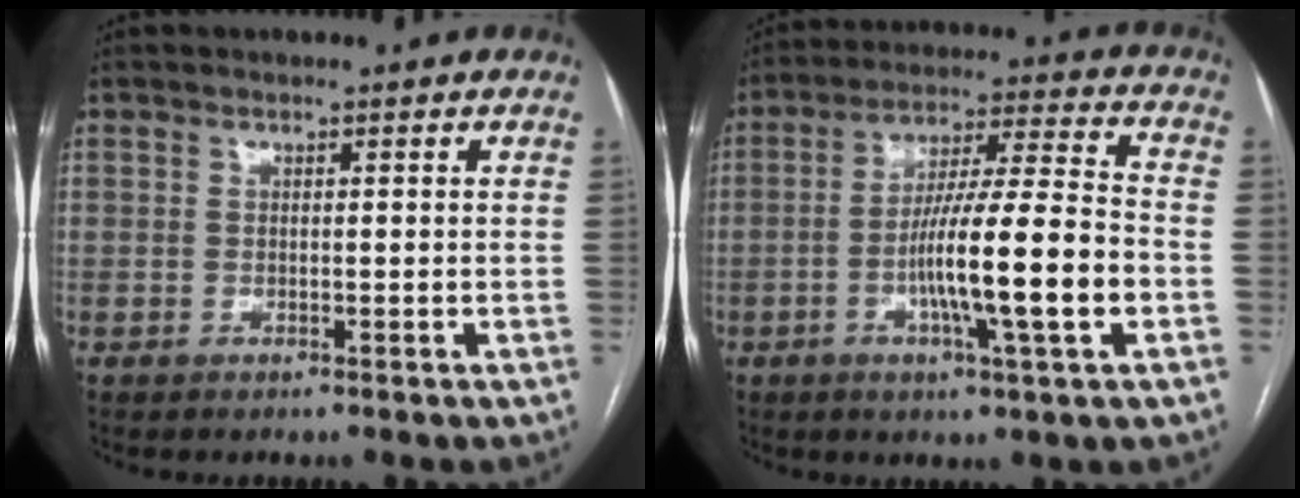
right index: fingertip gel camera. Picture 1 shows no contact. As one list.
[{"total": 15.0, "force": [-3.8, 0.3, 14.5], "torque": [-0.253, 0.000, -0.065]}]